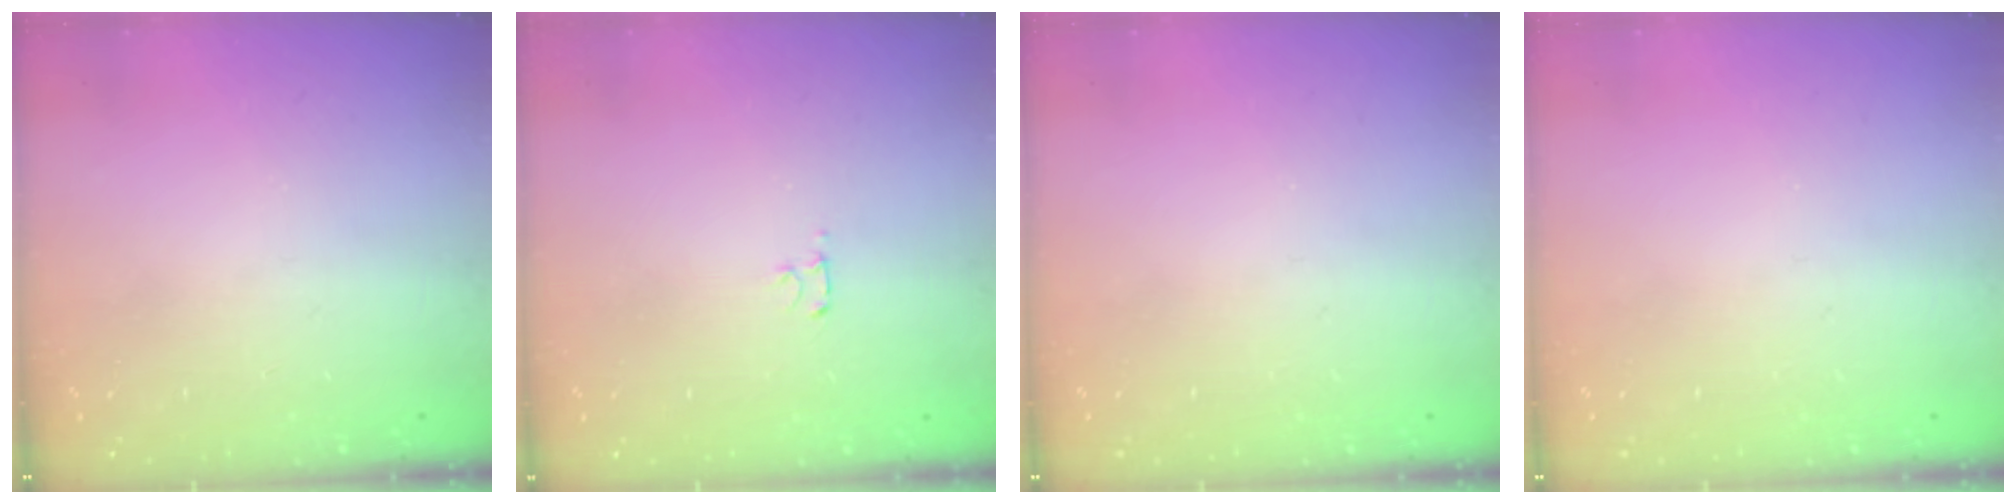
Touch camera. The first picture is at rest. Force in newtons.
{"total": 2.5, "press": 2.4, "slide": 0.3}
{"total": 0.0}
{"total": 0.0}